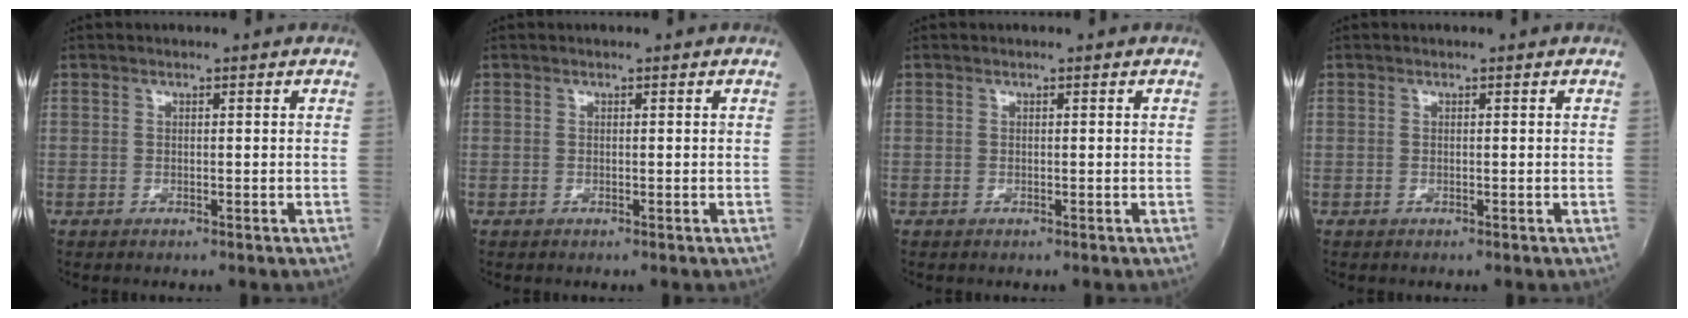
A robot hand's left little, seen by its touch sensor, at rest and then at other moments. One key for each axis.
{"total": 0.0}
{"total": 0.0}
{"total": 0.0}